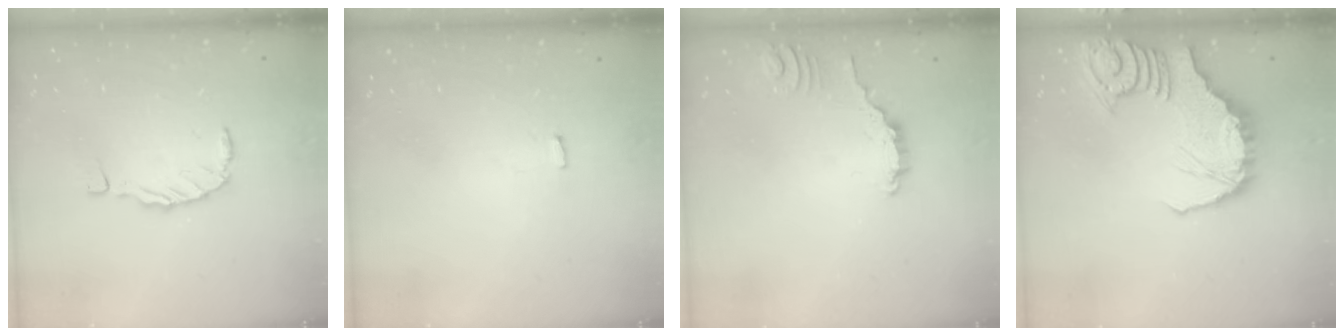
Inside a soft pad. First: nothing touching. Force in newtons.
{"total": 2.6, "press": 2.6, "slide": 0.1}
{"total": 2.8, "press": 2.8, "slide": 0.2}
{"total": 13.9, "press": 13.8, "slide": 1.8}